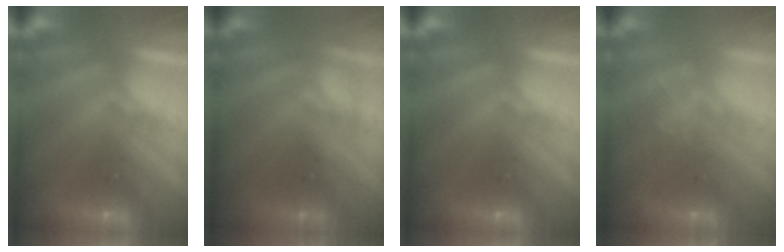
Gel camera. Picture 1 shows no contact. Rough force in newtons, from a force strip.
{"total": 2.4}
{"total": 0.0}
{"total": 1.3}